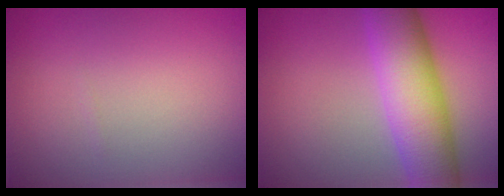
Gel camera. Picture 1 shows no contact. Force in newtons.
{"total": 8.3, "press": 8.3, "slide": 0.1}